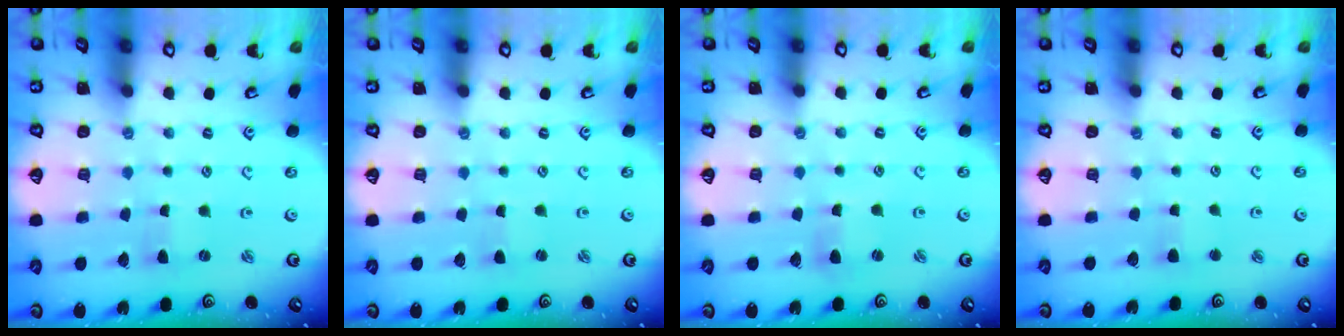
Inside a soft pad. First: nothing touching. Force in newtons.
{"total": 0.0}
{"total": 2.1, "press": 2.1, "slide": 0.3}
{"total": 2.7, "press": 2.7, "slide": 0.3}